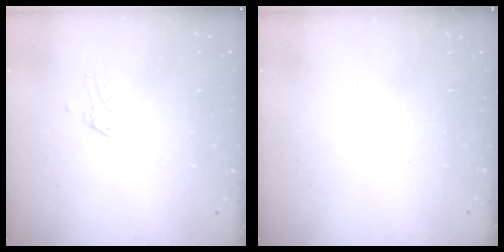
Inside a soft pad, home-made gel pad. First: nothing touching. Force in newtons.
{"total": 0.0}